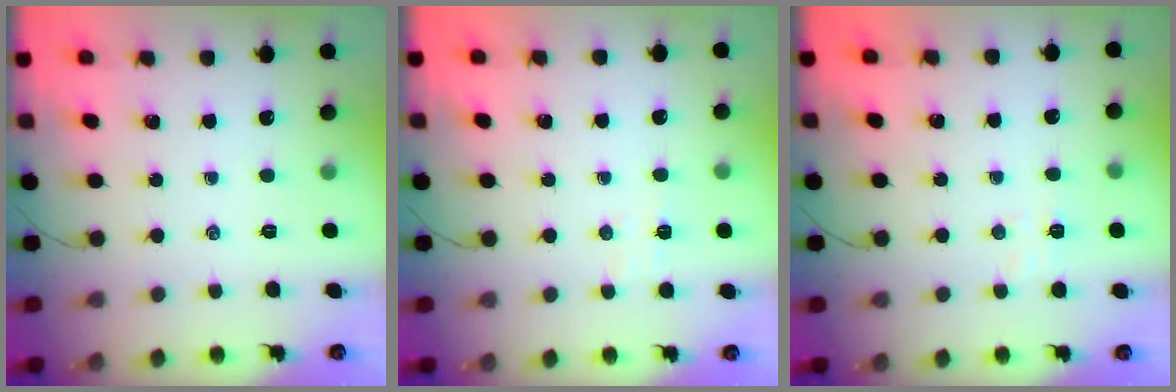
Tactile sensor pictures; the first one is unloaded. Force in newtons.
{"total": 3.6, "press": 3.4, "slide": 1.0}
{"total": 3.0, "press": 2.9, "slide": 0.8}